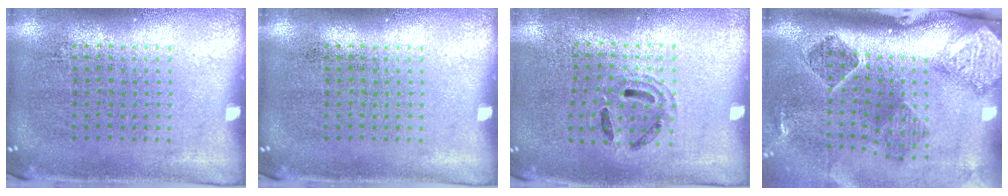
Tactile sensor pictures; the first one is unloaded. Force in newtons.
{"total": 0.0}
{"total": 1.0, "press": 1.0, "slide": 0.1}
{"total": 2.9, "press": 1.8, "slide": 2.2}